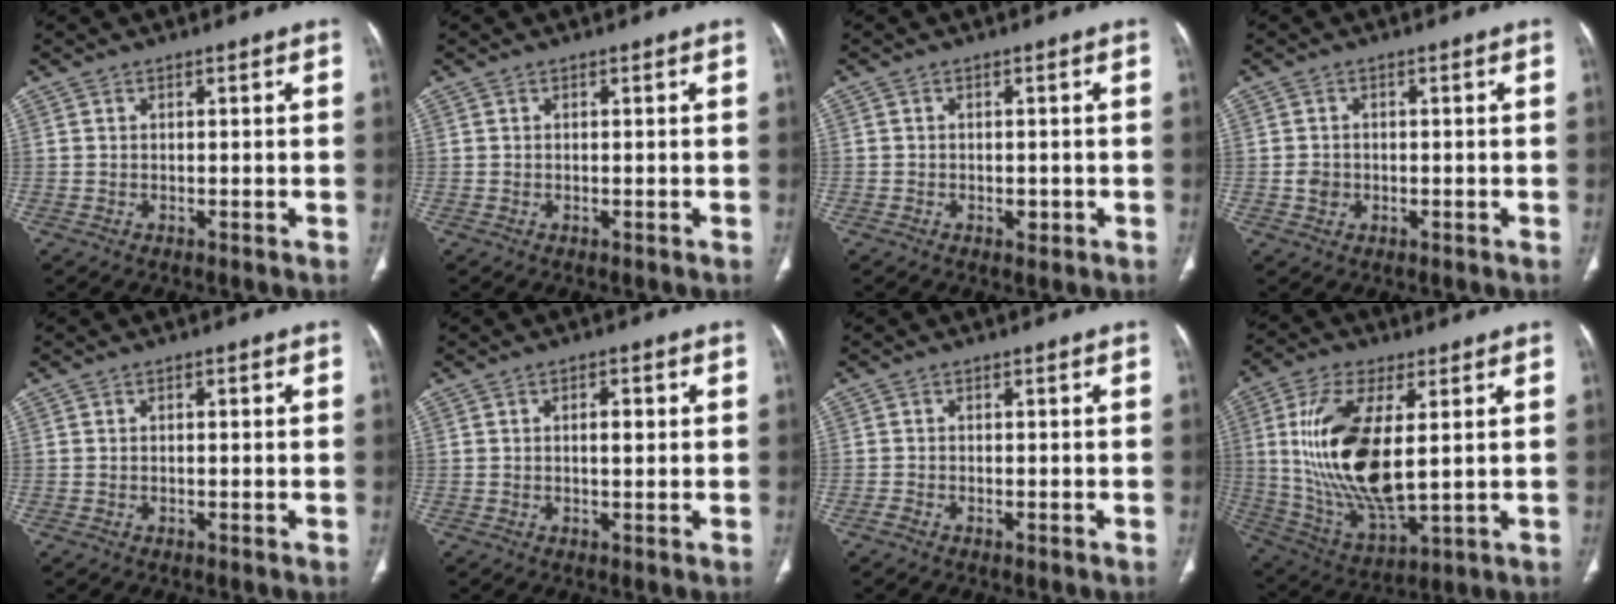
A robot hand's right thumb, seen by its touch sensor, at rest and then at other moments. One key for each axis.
{"total": 0.0}
{"total": 1.6, "fx": -0.5, "fy": 1.2, "fz": 0.8, "tx": -0.004, "ty": 0.003, "tz": -0.005}
{"total": 2.1, "fx": -0.4, "fy": 1.9, "fz": 0.9, "tx": -0.010, "ty": 0.004, "tz": -0.005}
{"total": 0.8, "fx": 0.1, "fy": 0.2, "fz": 0.8, "tx": -0.017, "ty": 0.003, "tz": 0.003}
{"total": 2.8, "fx": 0.5, "fy": 1.1, "fz": 2.5, "tx": -0.037, "ty": 0.001, "tz": 0.006}
{"total": 0.9, "fx": -0.7, "fy": 0.4, "fz": 0.4, "tx": -0.013, "ty": 0.001, "tz": -0.014}
{"total": 19.4, "fx": 2.7, "fy": 8.3, "fz": 17.4, "tx": -0.349, "ty": -0.022, "tz": 0.062}